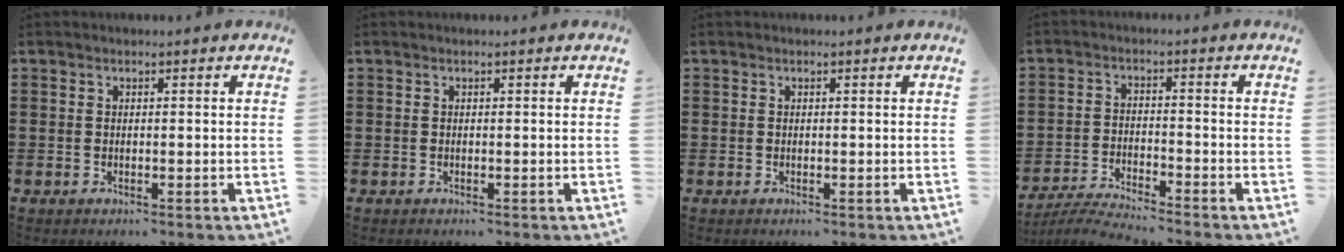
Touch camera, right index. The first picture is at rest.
{"total": 0.0}
{"total": 0.0}
{"total": 4.2, "force": [-4.1, -0.3, 0.9], "torque": [-0.023, -0.006, -0.084]}